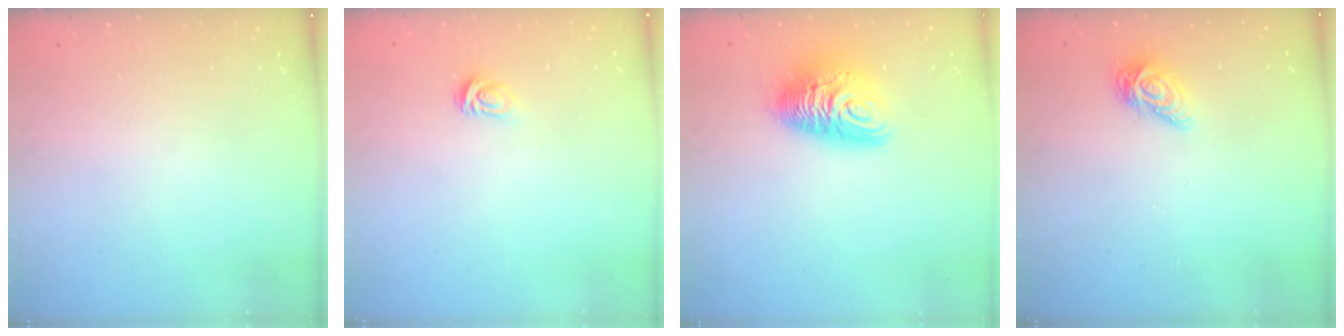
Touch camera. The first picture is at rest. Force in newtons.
{"total": 3.1, "press": 3.1, "slide": 0.4}
{"total": 11.8, "press": 11.7, "slide": 1.2}
{"total": 8.4, "press": 8.4, "slide": 0.8}